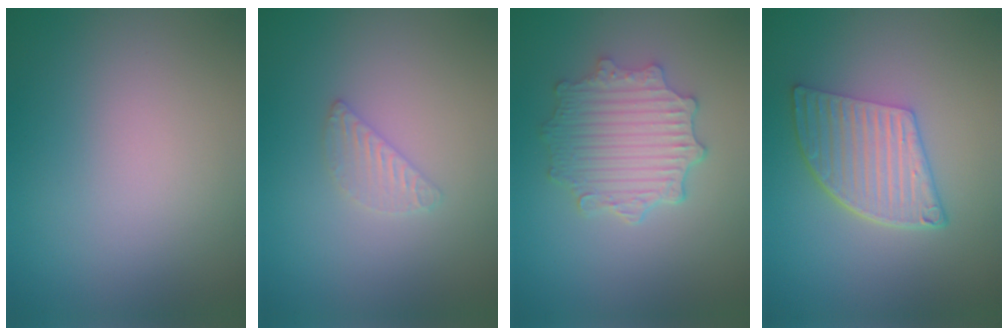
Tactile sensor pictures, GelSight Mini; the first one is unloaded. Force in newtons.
{"total": 1.5, "press": 1.5, "slide": 0.2}
{"total": 5.1, "press": 4.1, "slide": 2.9}
{"total": 5.8, "press": 4.3, "slide": 3.9}